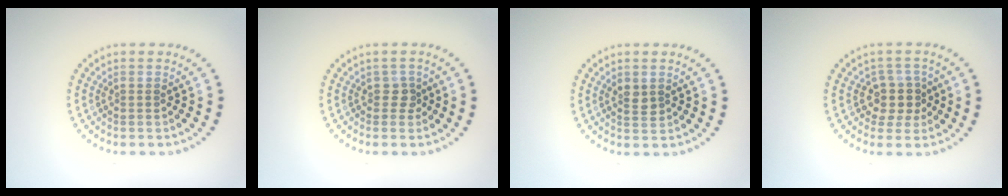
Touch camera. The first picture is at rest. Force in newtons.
{"total": 1.2, "press": 1.0, "slide": 0.7}
{"total": 1.5, "press": 1.5, "slide": 0.3}
{"total": 2.8, "press": 2.4, "slide": 1.5}